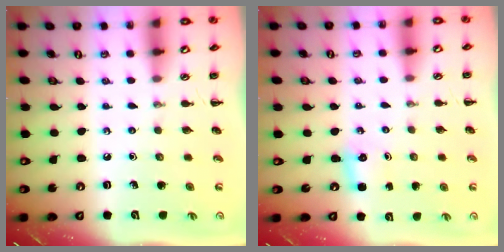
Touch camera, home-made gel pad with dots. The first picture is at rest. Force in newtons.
{"total": 2.6, "press": 2.5, "slide": 0.7}